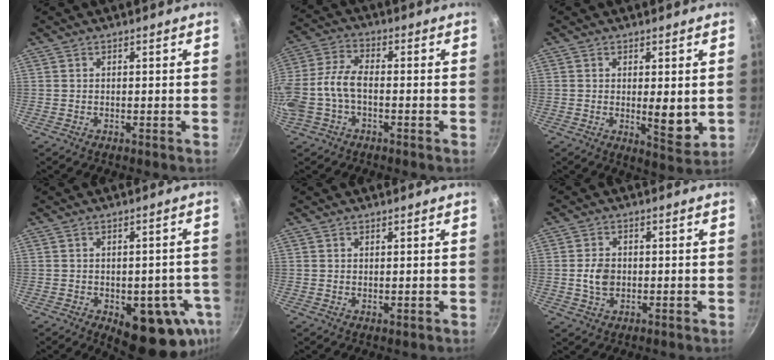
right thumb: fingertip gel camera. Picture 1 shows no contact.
{"total": 10.5, "force": [-2.7, 5.7, 8.3], "torque": [-0.189, 0.026, -0.065]}
{"total": 6.1, "force": [0.2, 2.3, 5.7], "torque": [-0.083, -0.025, 0.006]}
{"total": 15.4, "force": [-5.3, 7.9, 12.1], "torque": [-0.083, 0.007, -0.059]}
{"total": 0.8, "force": [0.5, 0.4, 0.5], "torque": [-0.005, -0.008, 0.005]}
{"total": 4.7, "force": [-0.2, 3.5, 3.2], "torque": [-0.049, 0.003, -0.005]}